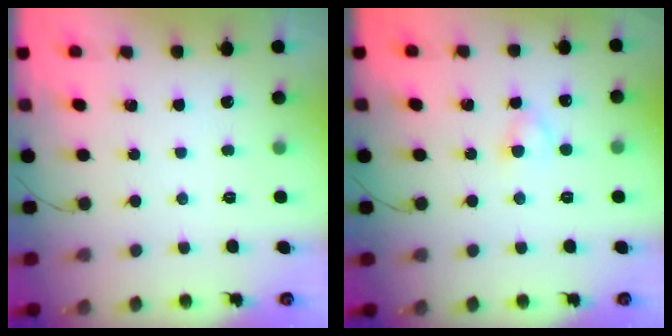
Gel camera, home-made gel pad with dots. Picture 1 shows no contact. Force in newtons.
{"total": 2.9, "press": 2.8, "slide": 0.8}